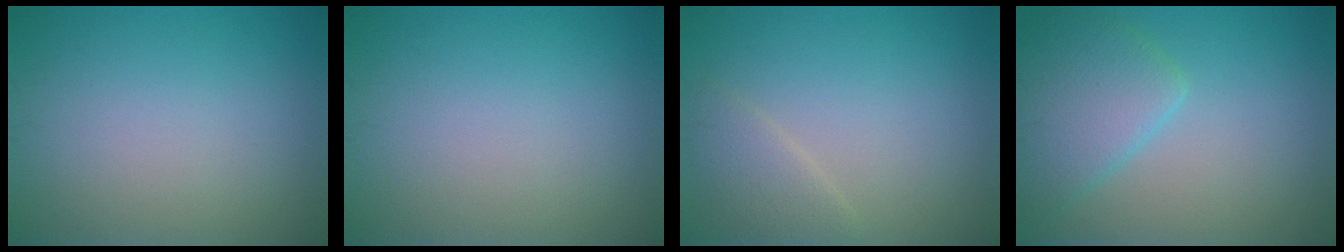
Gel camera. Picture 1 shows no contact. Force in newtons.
{"total": 0.0}
{"total": 2.2, "press": 2.1, "slide": 0.1}
{"total": 4.6, "press": 4.6, "slide": 0.3}